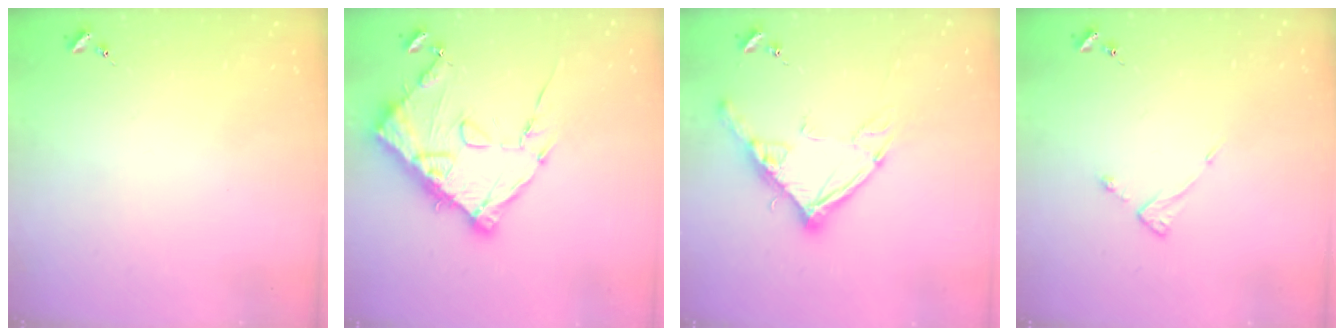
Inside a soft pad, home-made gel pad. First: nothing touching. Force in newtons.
{"total": 15.0, "press": 14.9, "slide": 1.5}
{"total": 14.5, "press": 14.4, "slide": 1.4}
{"total": 3.9, "press": 3.9, "slide": 0.5}